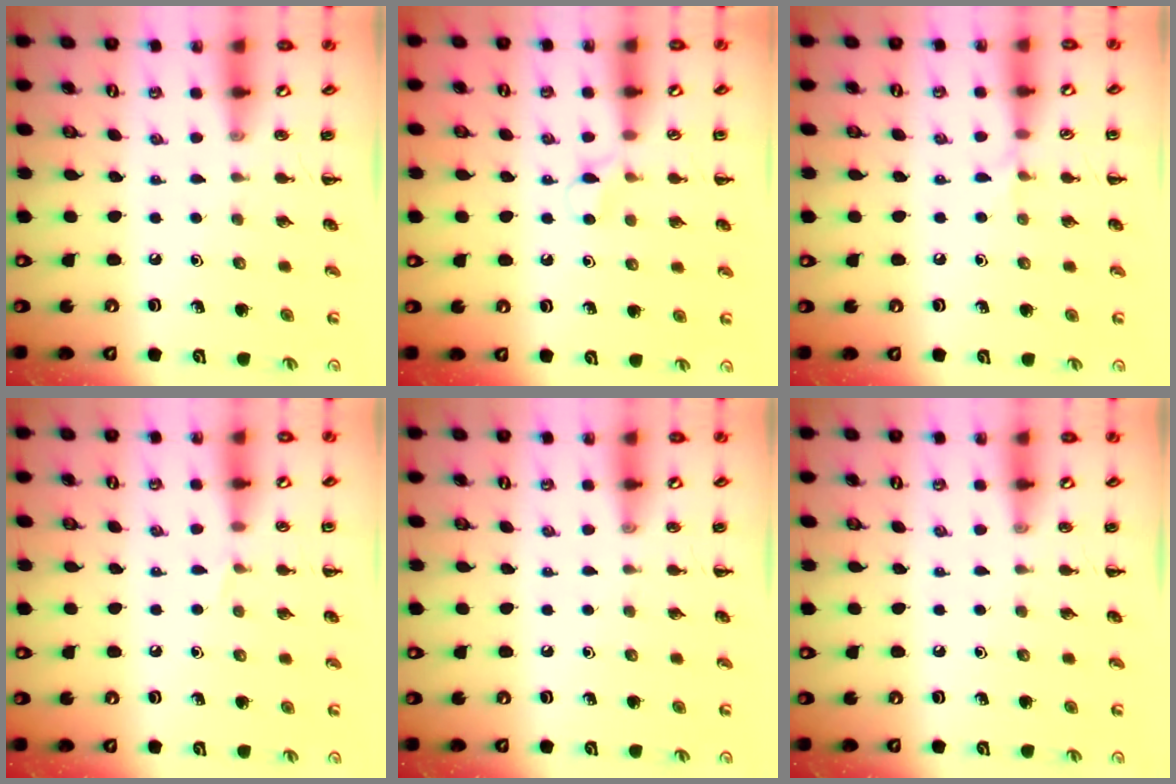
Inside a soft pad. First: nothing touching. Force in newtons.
{"total": 3.6, "press": 3.3, "slide": 1.3}
{"total": 4.3, "press": 4.0, "slide": 1.6}
{"total": 3.5, "press": 3.3, "slide": 1.0}
{"total": 0.0}
{"total": 0.0}